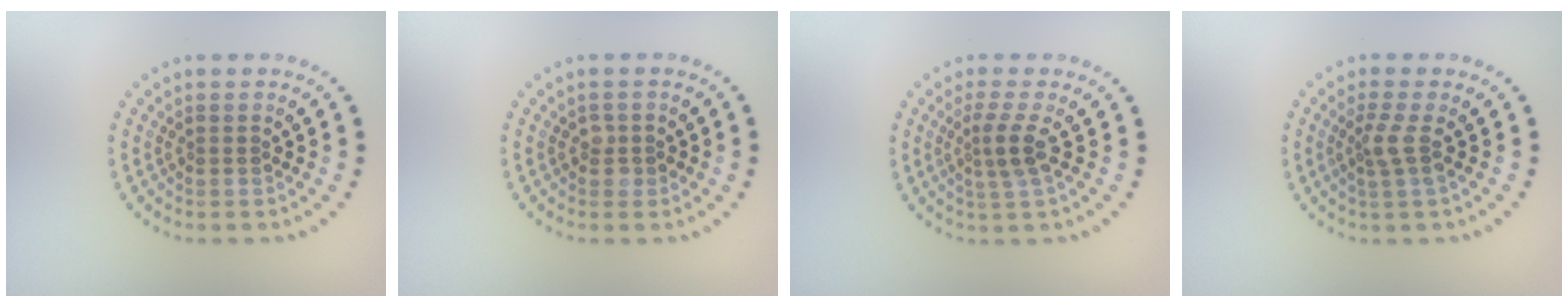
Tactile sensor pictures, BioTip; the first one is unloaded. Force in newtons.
{"total": 1.0, "press": 1.0, "slide": 0.2}
{"total": 2.5, "press": 1.7, "slide": 1.8}
{"total": 1.8, "press": 1.4, "slide": 1.2}